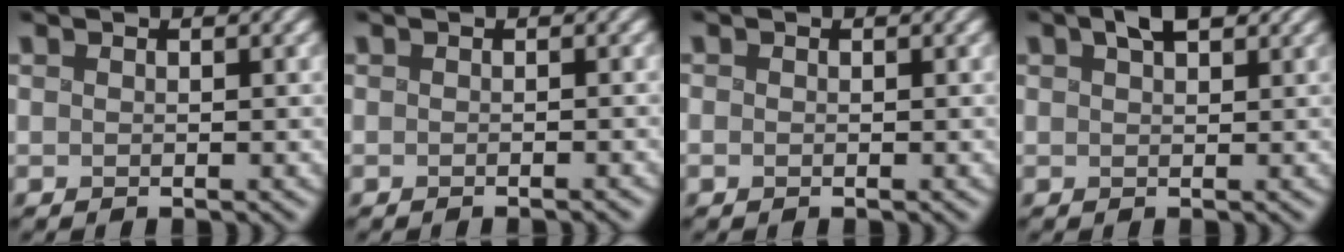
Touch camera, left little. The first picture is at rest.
{"total": 0.7, "force": [-0.6, 0.1, 0.4], "torque": [0.004, 0.004, -0.012]}
{"total": 0.0}
{"total": 3.2, "force": [1.8, 1.4, 2.2], "torque": [-0.030, 0.008, 0.026]}